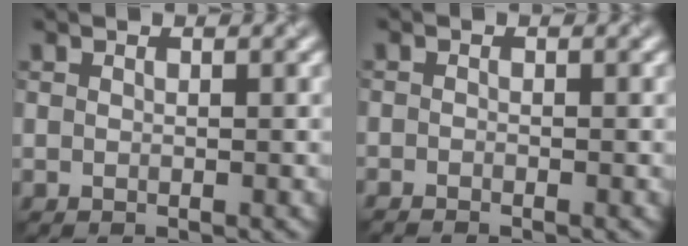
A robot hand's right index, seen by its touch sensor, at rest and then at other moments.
{"total": 0.9, "force": [-0.8, 0.0, 0.2], "torque": [-0.003, -0.004, -0.018]}